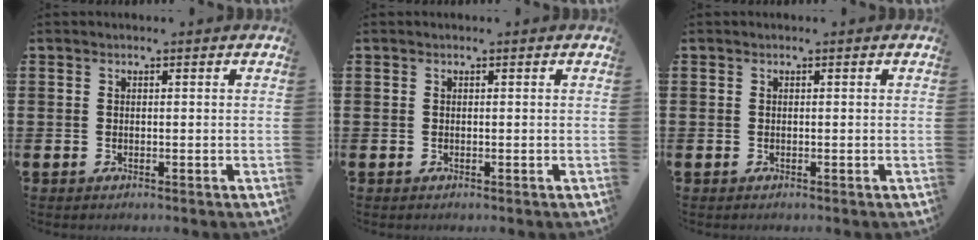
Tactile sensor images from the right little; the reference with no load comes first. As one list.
[{"total": 0.0}, {"total": 0.0}]